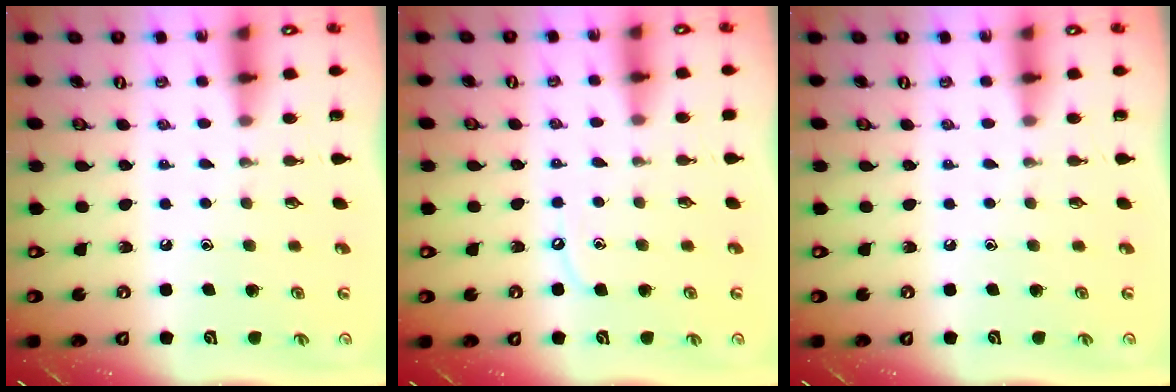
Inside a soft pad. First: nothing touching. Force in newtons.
{"total": 4.2, "press": 4.2, "slide": 0.6}
{"total": 0.0}